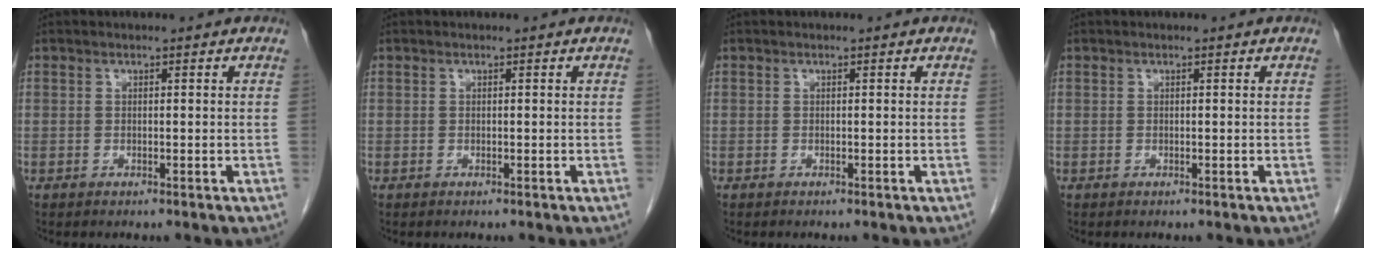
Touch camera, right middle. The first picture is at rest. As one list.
[{"total": 0.0}, {"total": 0.0}, {"total": 0.0}]